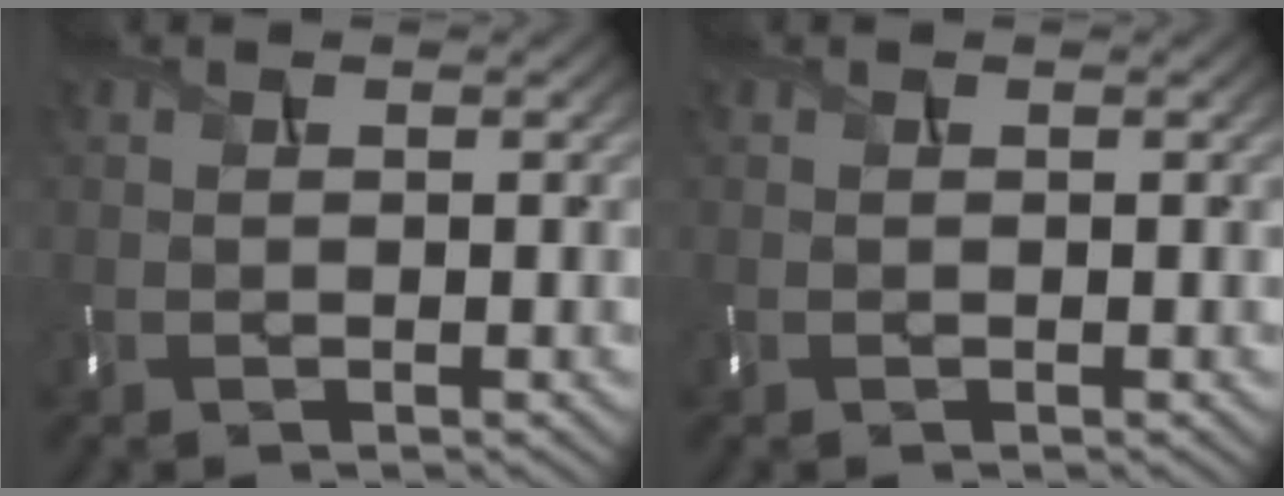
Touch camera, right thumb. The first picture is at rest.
{"total": 0.0}